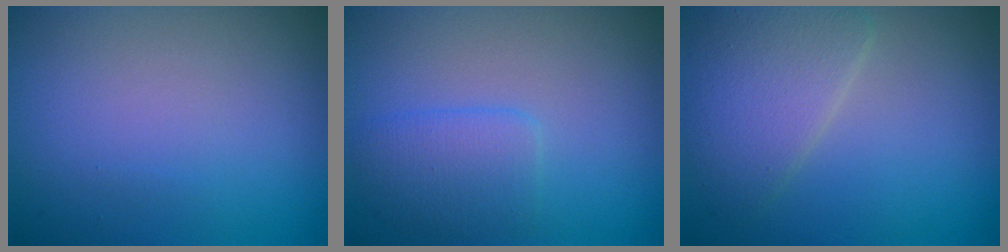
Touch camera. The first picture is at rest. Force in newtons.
{"total": 2.5, "press": 2.5, "slide": 0.1}
{"total": 4.0, "press": 4.0, "slide": 0.2}